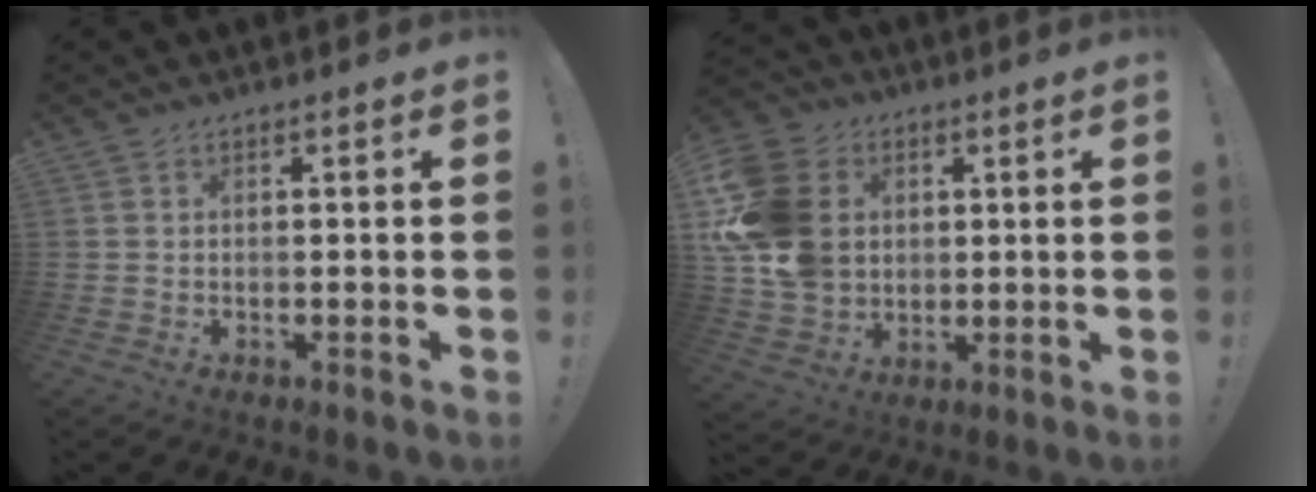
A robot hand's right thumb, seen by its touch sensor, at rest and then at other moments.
{"total": 19.4, "force": [2.9, 15.7, 10.9], "torque": [-0.205, -0.001, 0.063]}